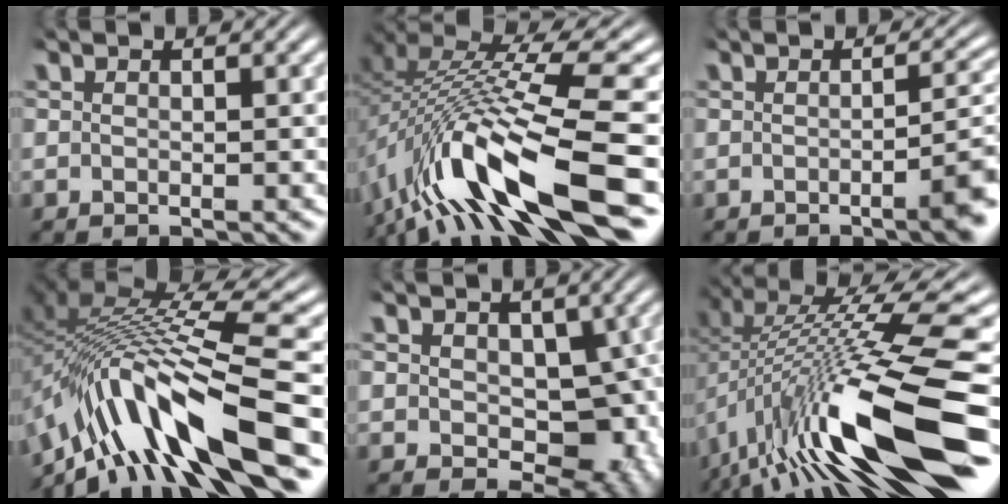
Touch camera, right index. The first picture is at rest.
{"total": 9.2, "force": [-3.2, 3.0, 8.1], "torque": [-0.155, -0.019, -0.033]}
{"total": 4.0, "force": [-1.3, 0.8, 3.7], "torque": [-0.033, 0.007, -0.027]}
{"total": 11.7, "force": [-3.5, 5.9, 9.5], "torque": [-0.192, -0.027, -0.039]}
{"total": 5.2, "force": [-0.5, 3.7, 3.6], "torque": [-0.058, -0.044, 0.018]}
{"total": 13.0, "force": [-1.9, 4.4, 12.0], "torque": [-0.199, -0.012, -0.008]}